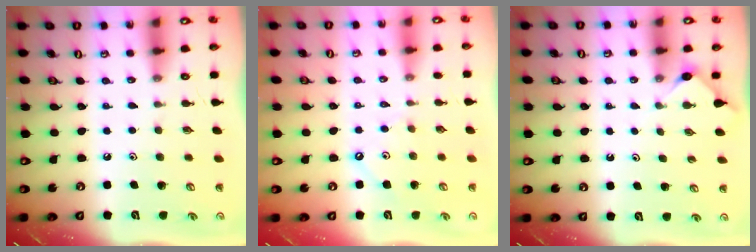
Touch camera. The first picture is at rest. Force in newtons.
{"total": 1.8, "press": 1.8, "slide": 0.3}
{"total": 3.0, "press": 2.9, "slide": 0.4}